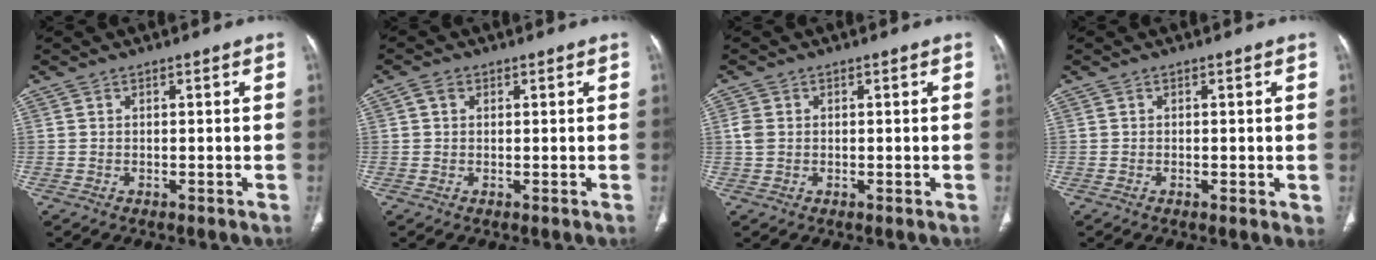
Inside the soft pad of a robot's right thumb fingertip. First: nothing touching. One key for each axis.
{"total": 1.7, "fx": 0.6, "fy": 1.4, "fz": 0.9, "tx": -0.014, "ty": 0.004, "tz": 0.008}
{"total": 2.2, "fx": 0.2, "fy": 1.8, "fz": 1.2, "tx": -0.028, "ty": 0.003, "tz": 0.003}
{"total": 1.7, "fx": -0.2, "fy": 0.7, "fz": 1.5, "tx": -0.020, "ty": -0.004, "tz": -0.005}